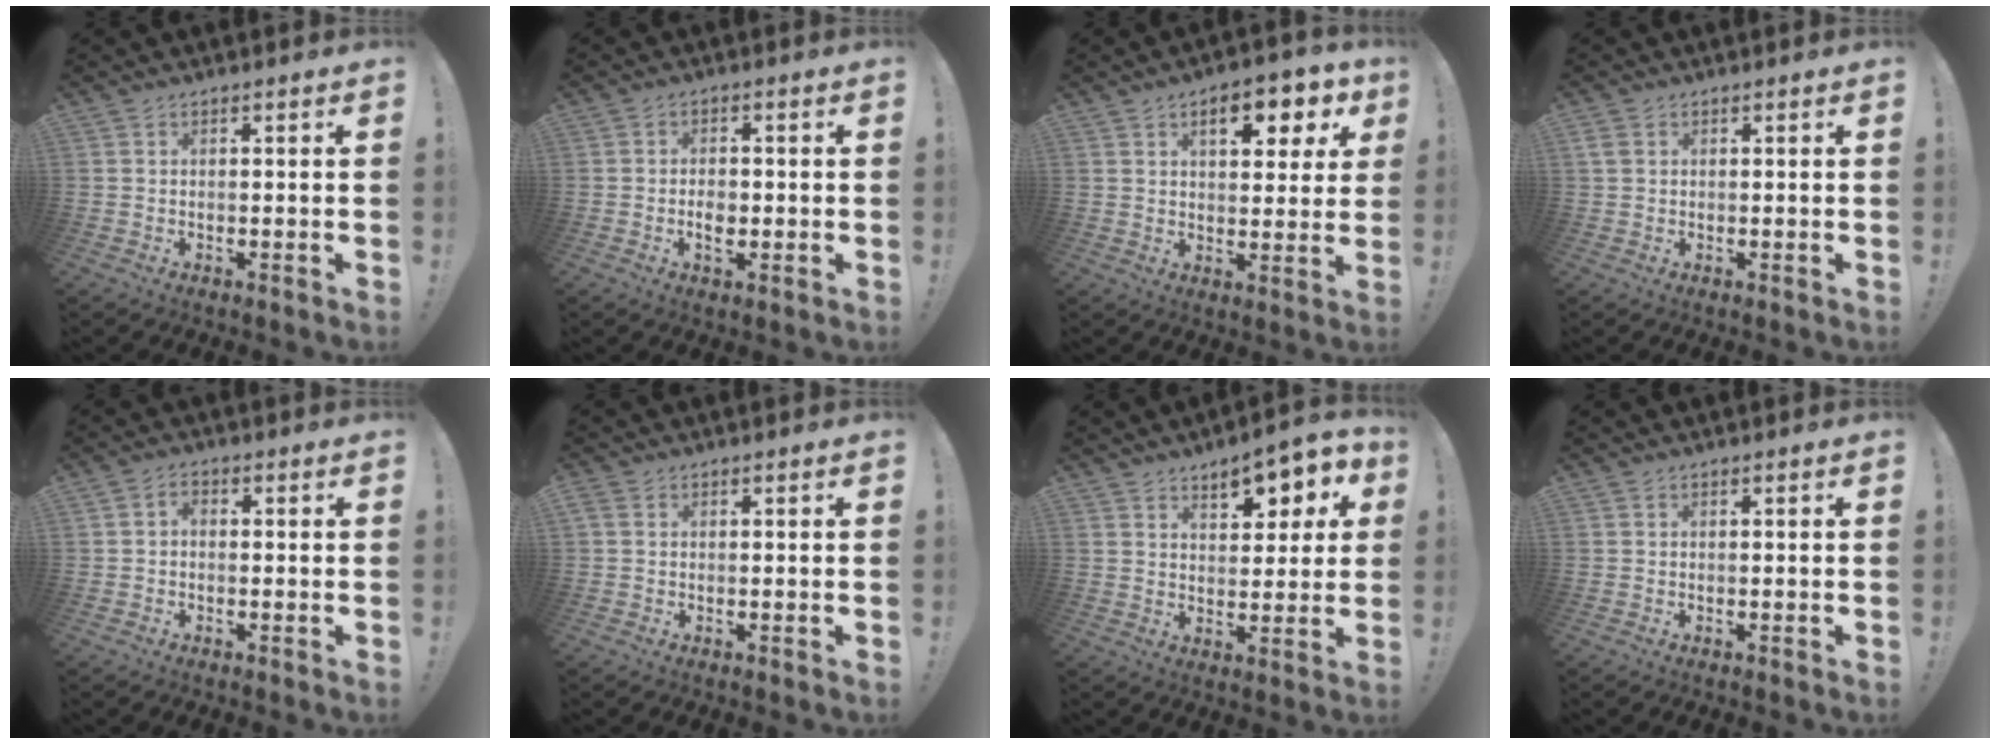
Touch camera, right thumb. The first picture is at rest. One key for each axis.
{"total": 3.9, "fx": -1.5, "fy": 2.5, "fz": 2.7, "tx": -0.047, "ty": 0.004, "tz": -0.027}
{"total": 9.8, "fx": 4.4, "fy": 4.3, "fz": 7.7, "tx": -0.095, "ty": -0.019, "tz": 0.070}
{"total": 2.5, "fx": 0.8, "fy": 1.9, "fz": 1.4, "tx": -0.030, "ty": 0.007, "tz": 0.017}
{"total": 2.2, "fx": -0.9, "fy": 1.6, "fz": 1.2, "tx": -0.025, "ty": 0.011, "tz": -0.016}
{"total": 1.4, "fx": 0.5, "fy": 1.0, "fz": 0.9, "tx": -0.017, "ty": 0.004, "tz": 0.011}
{"total": 9.1, "fx": 5.4, "fy": 4.4, "fz": 5.8, "tx": -0.057, "ty": -0.042, "tz": 0.092}
{"total": 0.0}